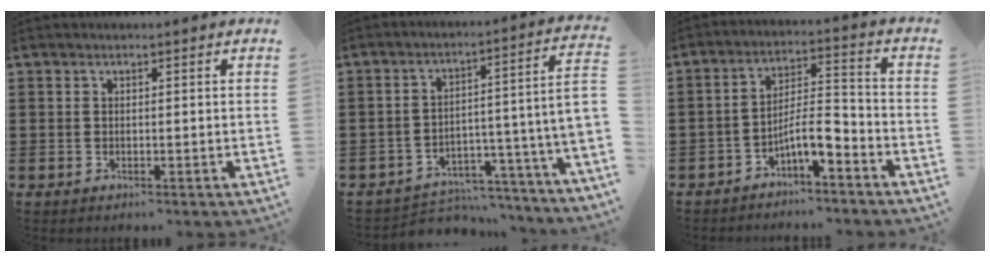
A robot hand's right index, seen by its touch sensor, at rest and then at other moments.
{"total": 3.7, "force": [-2.9, 0.4, 2.1], "torque": [-0.041, -0.021, -0.062]}
{"total": 7.0, "force": [-4.4, 1.8, 5.1], "torque": [-0.102, 0.003, -0.085]}